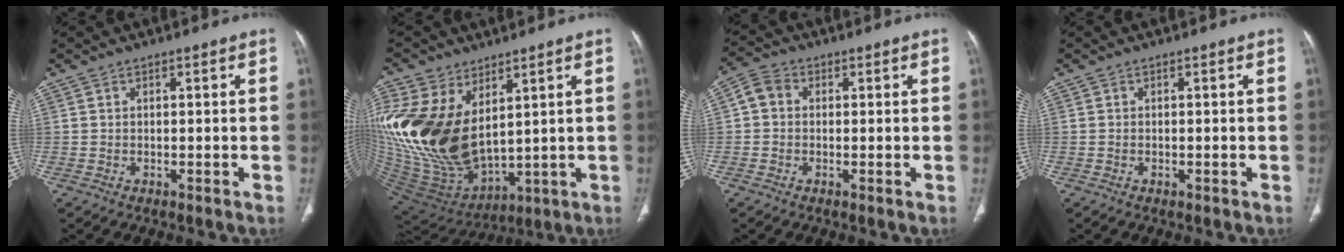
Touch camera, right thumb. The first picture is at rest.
{"total": 21.7, "force": [5.7, 13.3, 16.2], "torque": [-0.345, -0.040, 0.134]}
{"total": 4.0, "force": [0.2, 3.3, 2.2], "torque": [-0.036, 0.013, -0.004]}
{"total": 0.0}